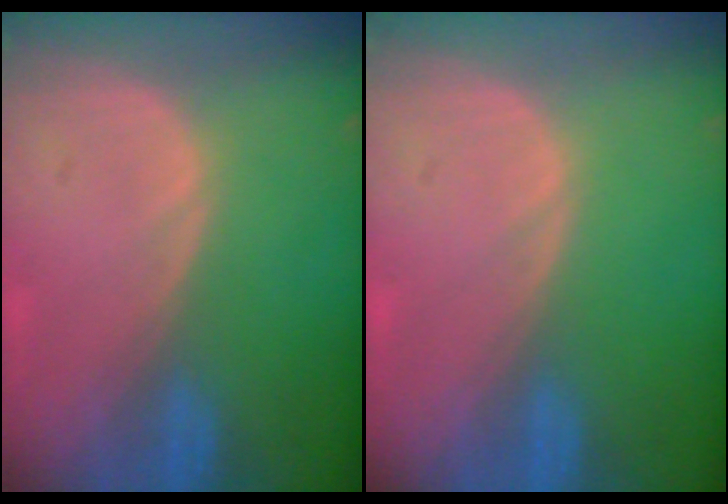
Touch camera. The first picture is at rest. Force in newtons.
{"total": 0.0}